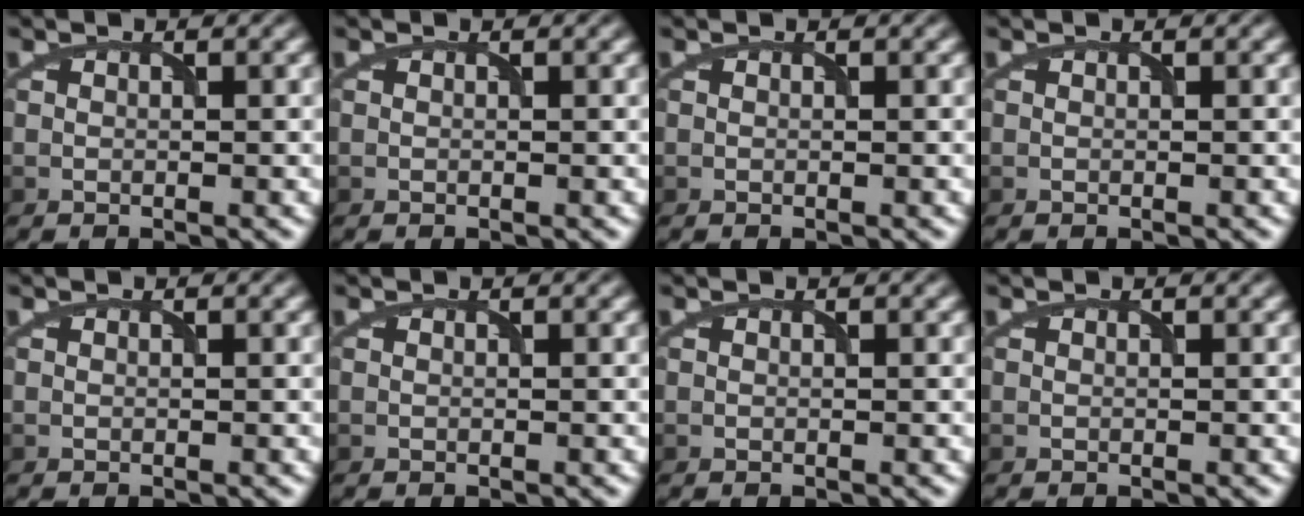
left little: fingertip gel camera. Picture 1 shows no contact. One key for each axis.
{"total": 0.0}
{"total": 0.0}
{"total": 0.0}
{"total": 0.0}
{"total": 0.0}
{"total": 0.0}
{"total": 0.0}